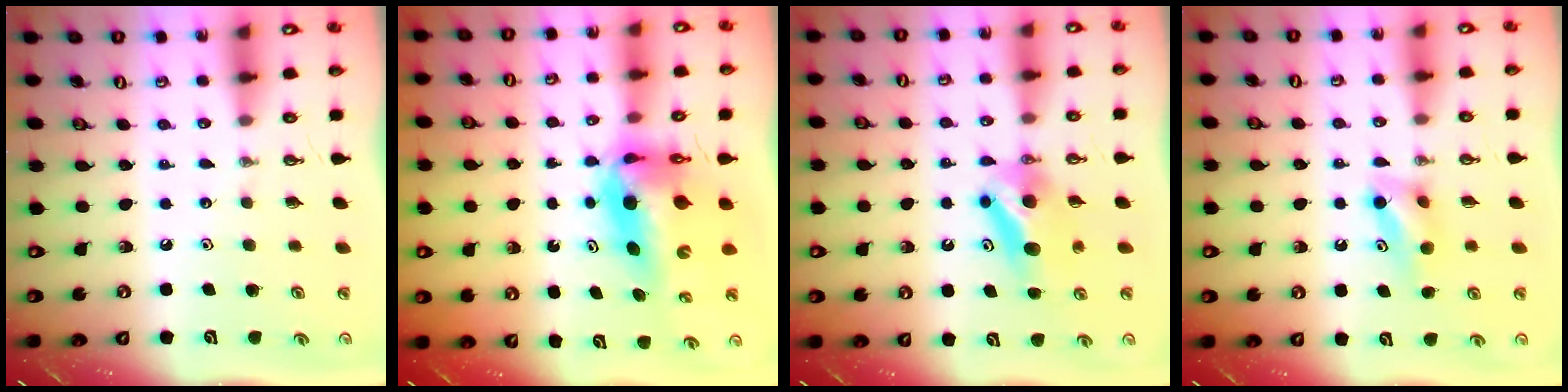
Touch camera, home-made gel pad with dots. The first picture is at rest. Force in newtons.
{"total": 10.0, "press": 9.8, "slide": 2.2}
{"total": 8.2, "press": 5.9, "slide": 5.7}
{"total": 6.2, "press": 6.2, "slide": 0.8}